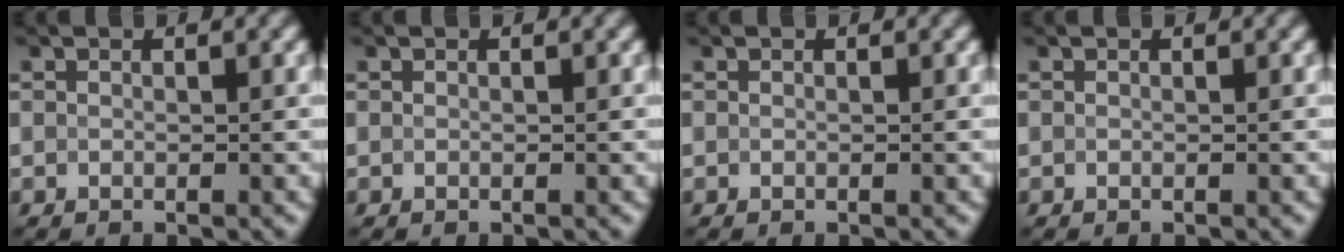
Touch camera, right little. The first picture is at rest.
{"total": 0.0}
{"total": 0.0}
{"total": 0.0}